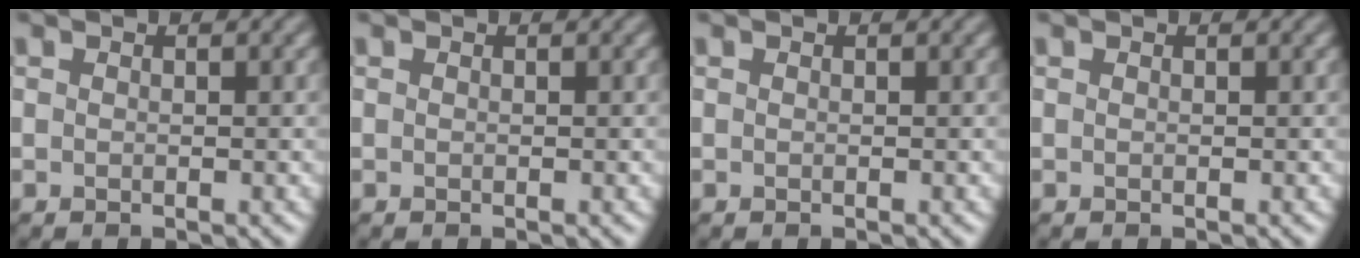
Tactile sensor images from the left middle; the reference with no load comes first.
{"total": 0.0}
{"total": 0.0}
{"total": 0.0}